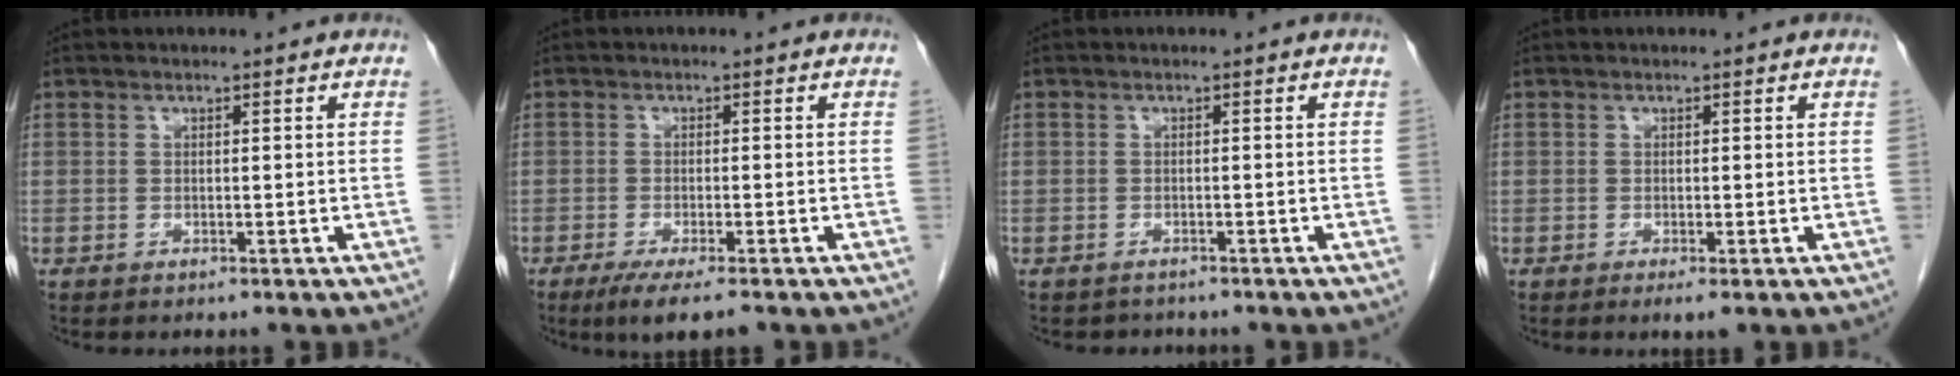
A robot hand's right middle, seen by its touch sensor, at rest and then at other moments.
{"total": 5.4, "force": [-3.8, 0.4, 3.8], "torque": [-0.062, -0.016, -0.060]}
{"total": 1.4, "force": [-1.2, 0.5, -0.2], "torque": [-0.006, -0.002, -0.020]}
{"total": 1.3, "force": [-0.7, 0.1, 1.1], "torque": [-0.017, -0.005, -0.010]}